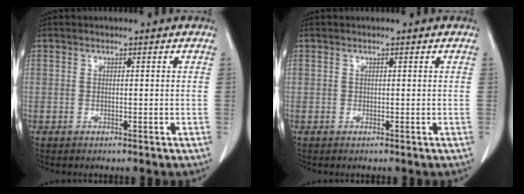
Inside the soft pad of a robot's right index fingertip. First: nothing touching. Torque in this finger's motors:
{"motor_torque": [0.06, -0.01, 0.02, 0.01]}